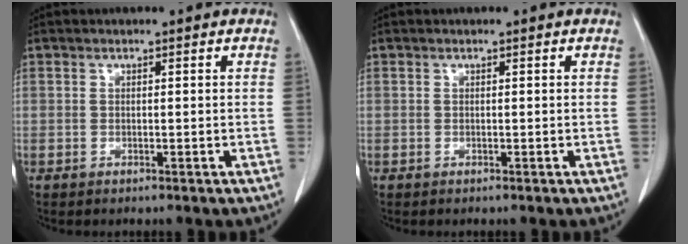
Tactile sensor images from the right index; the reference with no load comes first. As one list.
[{"total": 0.0}]